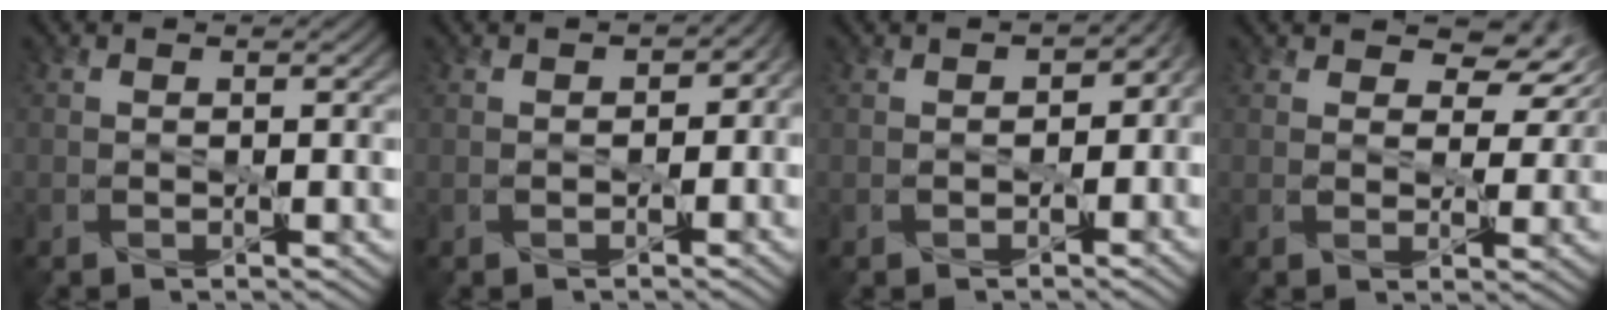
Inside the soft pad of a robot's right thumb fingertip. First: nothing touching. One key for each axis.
{"total": 1.9, "fx": -0.4, "fy": 1.7, "fz": 0.9, "tx": -0.013, "ty": -0.003, "tz": -0.004}
{"total": 3.1, "fx": -0.6, "fy": 2.5, "fz": 1.8, "tx": -0.021, "ty": -0.005, "tz": -0.008}
{"total": 5.6, "fx": 2.5, "fy": 3.3, "fz": 3.8, "tx": -0.063, "ty": 0.000, "tz": 0.038}